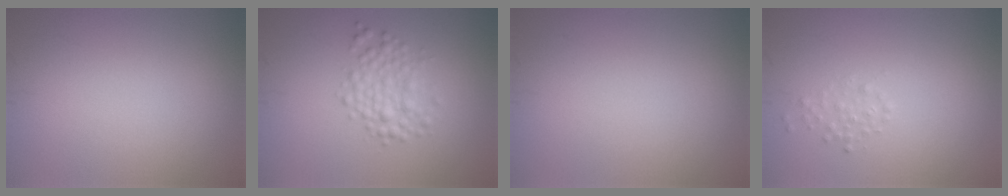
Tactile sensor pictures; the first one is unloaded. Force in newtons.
{"total": 2.9, "press": 2.9, "slide": 0.0}
{"total": 0.0}
{"total": 1.0, "press": 1.0, "slide": 0.1}